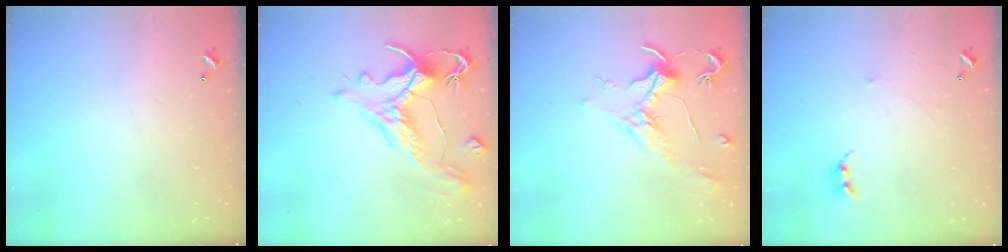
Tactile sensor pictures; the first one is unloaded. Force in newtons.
{"total": 1.6, "press": 0.7, "slide": 1.4}
{"total": 1.9, "press": 1.7, "slide": 0.9}
{"total": 0.9, "press": 0.8, "slide": 0.5}